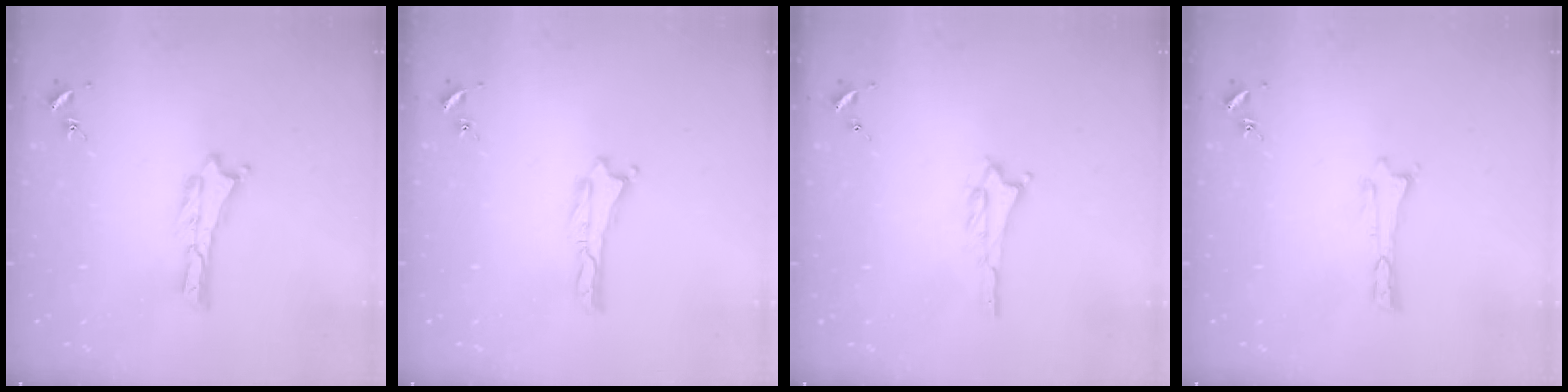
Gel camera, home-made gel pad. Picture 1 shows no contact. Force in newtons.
{"total": 0.0}
{"total": 1.2, "press": 1.2, "slide": 0.2}
{"total": 0.0}